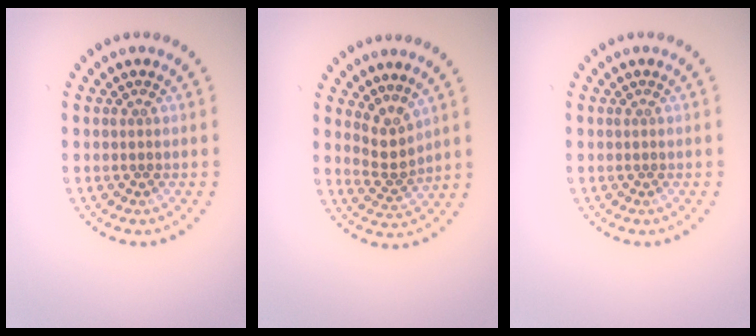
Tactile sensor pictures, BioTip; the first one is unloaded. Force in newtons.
{"total": 2.5, "press": 1.7, "slide": 1.8}
{"total": 0.0}